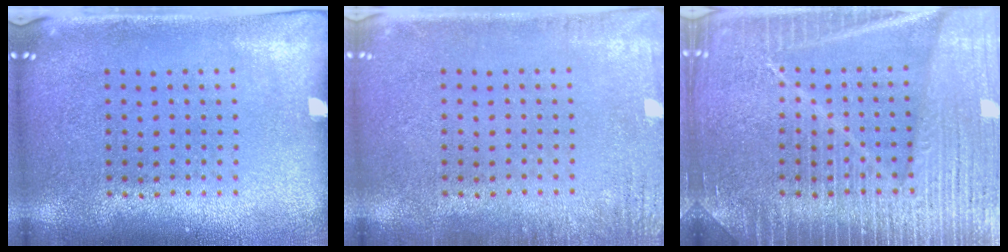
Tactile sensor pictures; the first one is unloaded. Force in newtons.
{"total": 1.7, "press": 1.7, "slide": 0.2}
{"total": 6.6, "press": 6.5, "slide": 0.9}